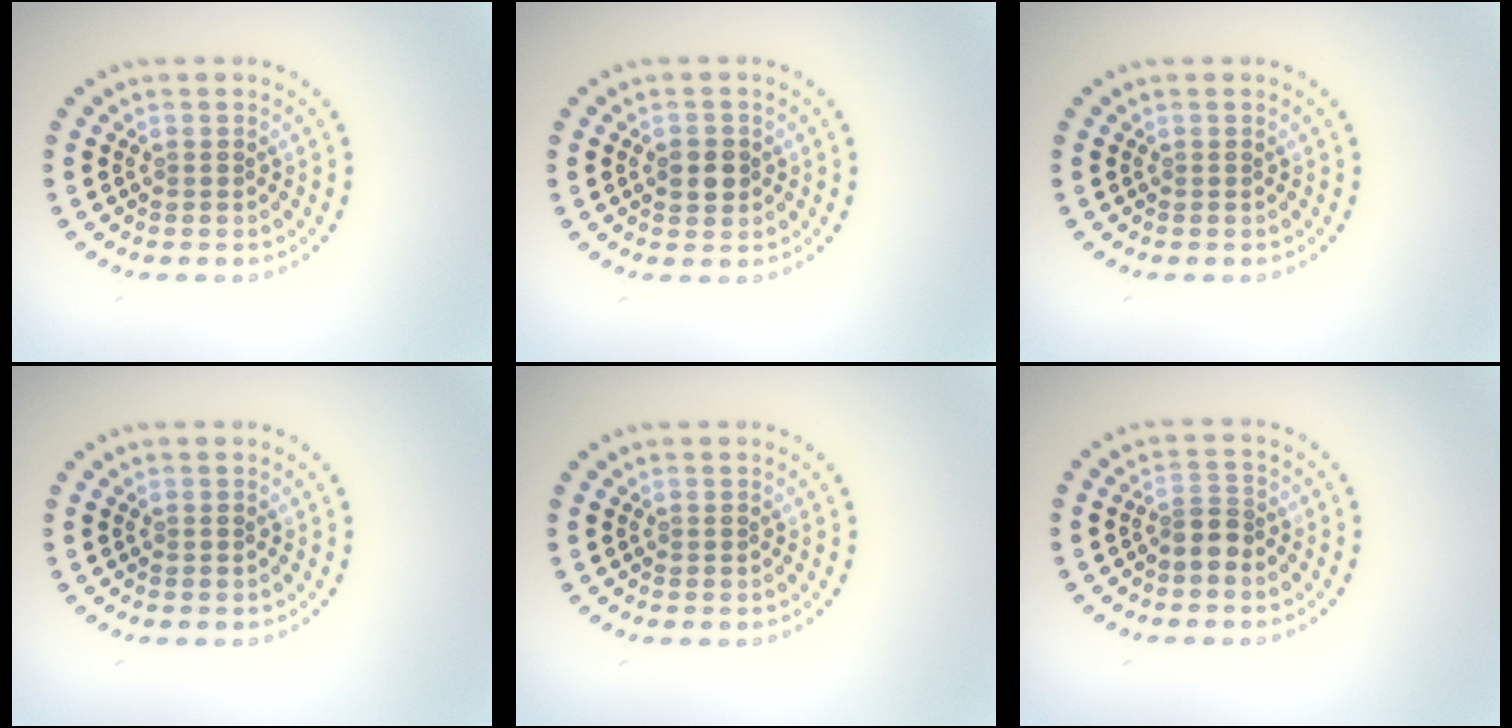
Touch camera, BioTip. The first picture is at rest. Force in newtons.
{"total": 1.9, "press": 1.9, "slide": 0.3}
{"total": 0.0}
{"total": 0.0}
{"total": 0.0}
{"total": 2.1, "press": 1.7, "slide": 1.3}